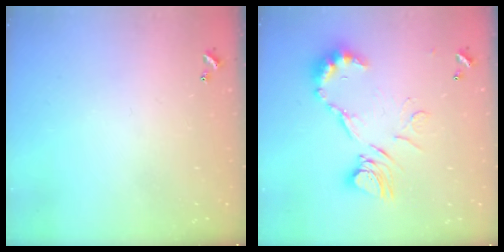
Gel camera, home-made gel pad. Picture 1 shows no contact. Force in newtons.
{"total": 13.6, "press": 13.6, "slide": 1.2}